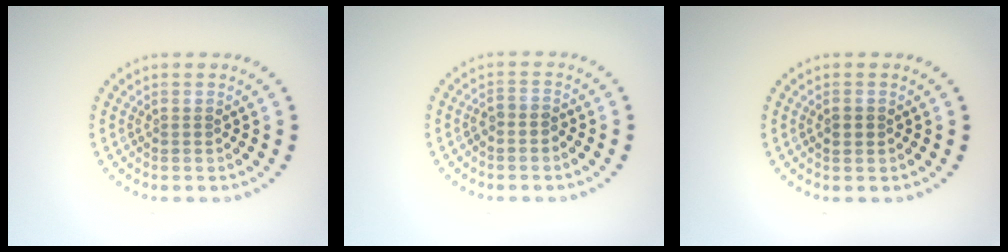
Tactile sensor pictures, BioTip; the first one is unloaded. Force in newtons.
{"total": 1.1, "press": 0.8, "slide": 0.7}
{"total": 1.0, "press": 1.0, "slide": 0.1}